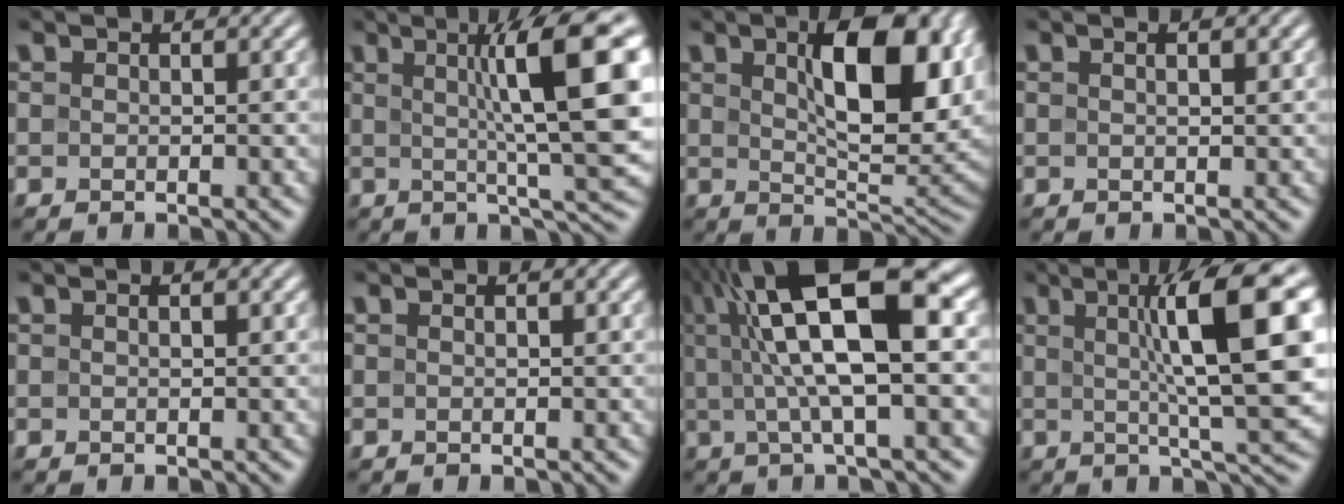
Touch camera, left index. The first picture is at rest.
{"total": 11.0, "force": [2.3, 2.0, 10.6], "torque": [-0.131, 0.011, 0.032]}
{"total": 10.9, "force": [3.1, 4.4, 9.4], "torque": [-0.136, 0.004, 0.051]}
{"total": 1.6, "force": [0.8, 0.3, 1.4], "torque": [-0.016, -0.006, 0.009]}
{"total": 0.9, "force": [0.4, 0.1, 0.8], "torque": [-0.014, 0.002, 0.006]}
{"total": 0.6, "force": [0.3, 0.1, 0.5], "torque": [-0.009, 0.003, 0.004]}
{"total": 12.9, "force": [3.2, 3.6, 12.0], "torque": [-0.195, 0.023, 0.053]}
{"total": 11.3, "force": [2.3, 2.1, 10.8], "torque": [-0.137, 0.011, 0.033]}